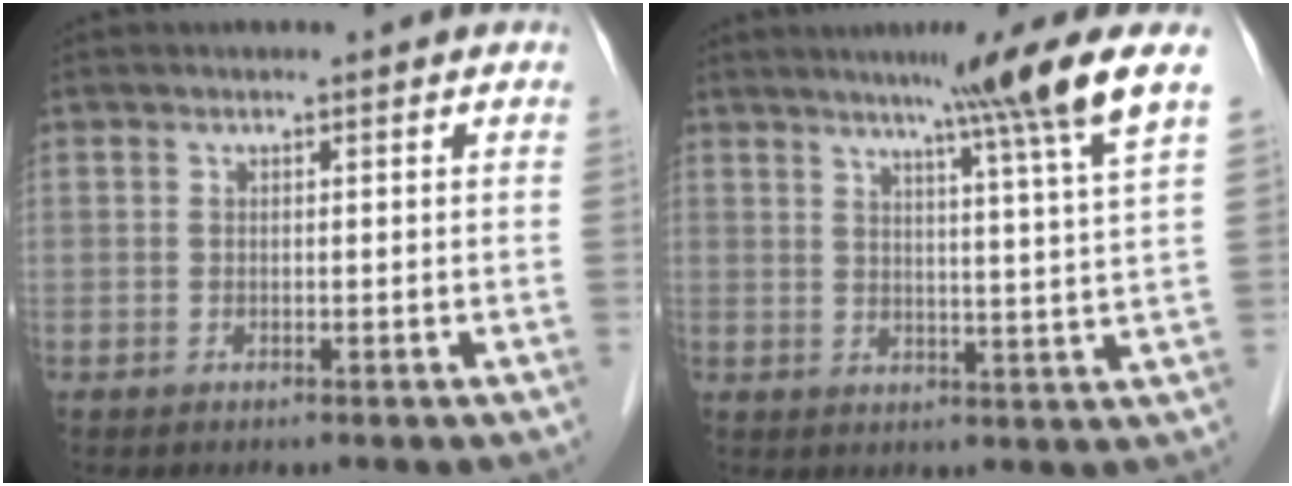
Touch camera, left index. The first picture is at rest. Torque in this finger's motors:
{"motor_torque": [0.60, -0.28, 0.16, 0.09]}